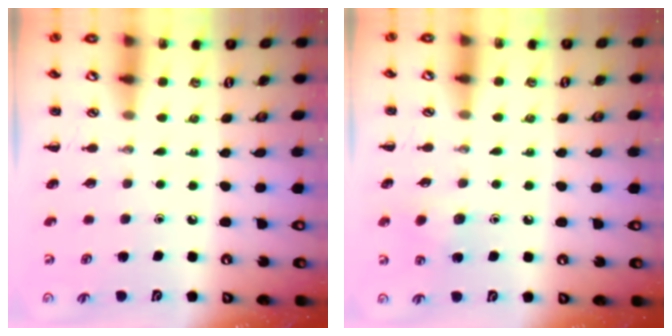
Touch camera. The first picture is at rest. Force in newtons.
{"total": 7.3, "press": 7.1, "slide": 1.8}